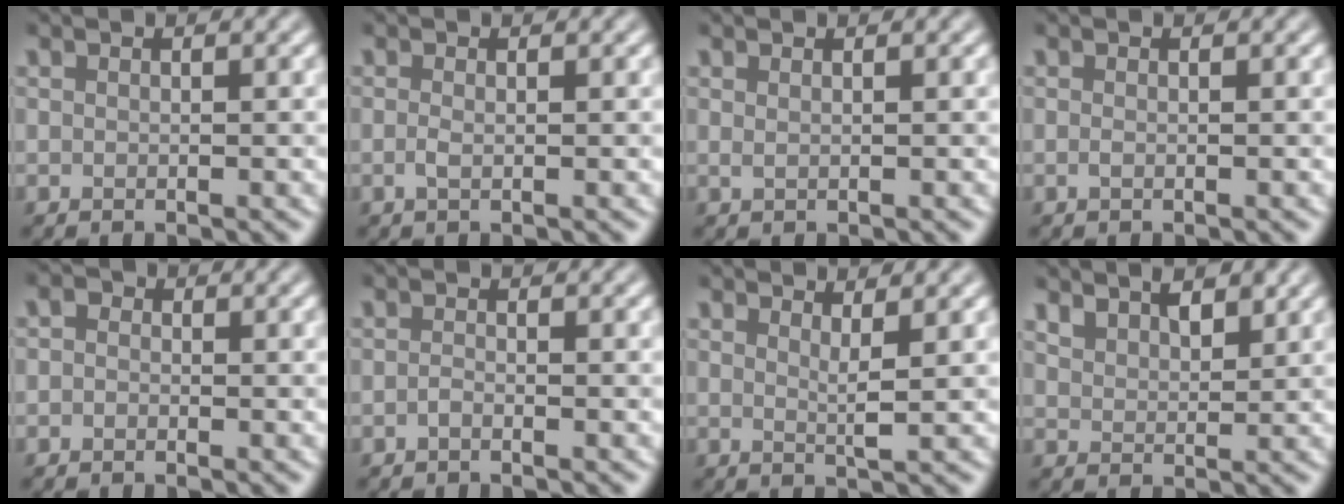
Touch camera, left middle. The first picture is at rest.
{"total": 0.8, "force": [-0.1, 0.2, 0.8], "torque": [-0.017, -0.004, -0.003]}
{"total": 0.8, "force": [0.4, 0.3, 0.5], "torque": [-0.007, -0.001, 0.003]}
{"total": 0.5, "force": [-0.1, 0.2, 0.5], "torque": [-0.010, -0.001, -0.003]}
{"total": 0.8, "force": [-0.3, 0.7, 0.3], "torque": [-0.007, -0.004, -0.013]}
{"total": 0.6, "force": [-0.5, 0.1, 0.4], "torque": [-0.009, -0.001, -0.010]}
{"total": 1.7, "force": [1.0, 0.3, 1.4], "torque": [-0.019, -0.005, 0.013]}
{"total": 2.9, "force": [2.3, 1.2, 1.3], "torque": [-0.023, 0.001, 0.041]}